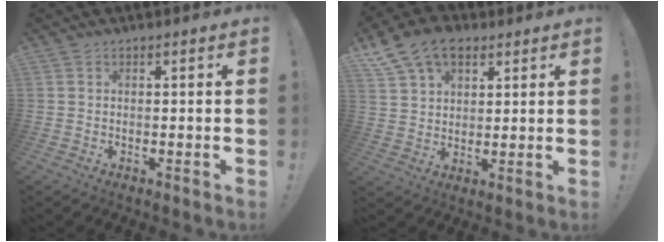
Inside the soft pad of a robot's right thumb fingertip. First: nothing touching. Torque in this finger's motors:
{"motor_torque": [1.65, 1.67, 0.44, 0.34, 0.43]}